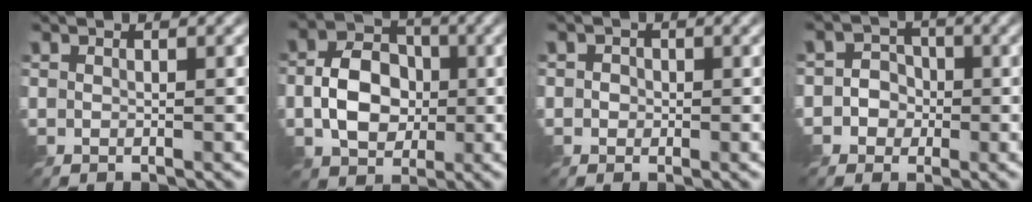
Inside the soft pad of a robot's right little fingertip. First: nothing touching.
{"total": 5.7, "force": [-0.9, 4.2, 3.6], "torque": [-0.064, 0.004, -0.019]}
{"total": 1.3, "force": [-0.1, 1.2, 0.4], "torque": [-0.003, 0.001, -0.005]}
{"total": 3.4, "force": [-0.9, 3.1, 0.7], "torque": [0.012, 0.013, -0.037]}